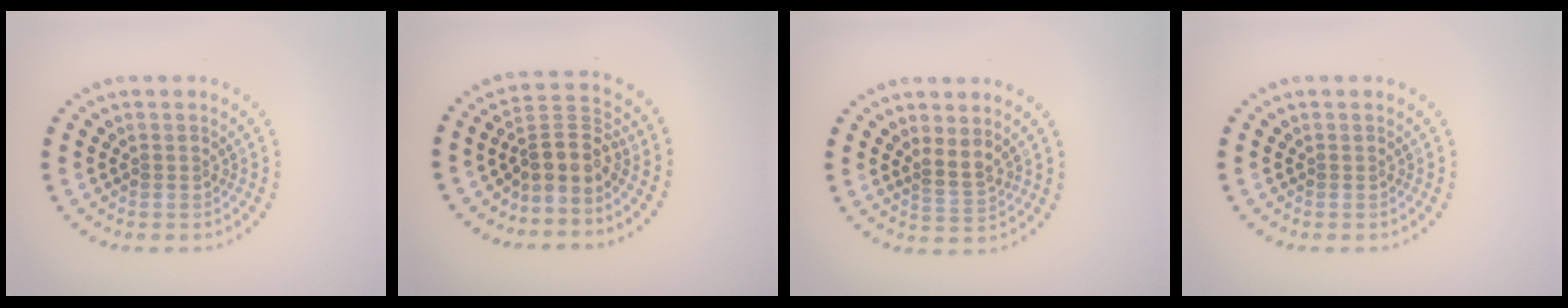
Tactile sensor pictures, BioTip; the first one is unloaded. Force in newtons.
{"total": 3.5, "press": 2.5, "slide": 2.3}
{"total": 1.8, "press": 1.5, "slide": 1.1}
{"total": 0.0}